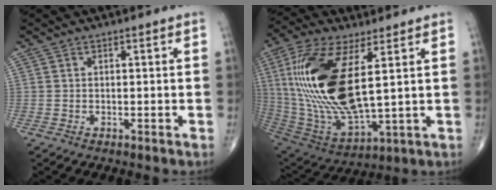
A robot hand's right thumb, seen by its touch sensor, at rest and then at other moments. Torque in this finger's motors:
{"motor_torque": [0.13, 4.51, 2.20, 0.56, 0.39]}